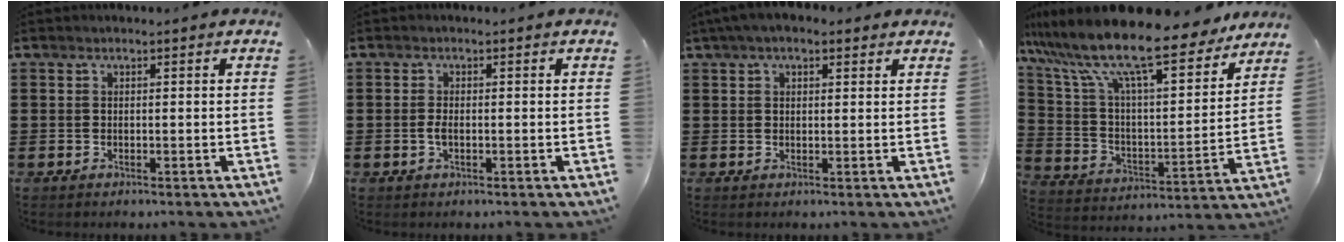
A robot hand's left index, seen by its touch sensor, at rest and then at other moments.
{"total": 1.6, "force": [-0.3, 0.6, 1.5], "torque": [-0.043, -0.006, -0.010]}
{"total": 3.2, "force": [2.1, 1.4, 1.9], "torque": [-0.043, 0.009, 0.038]}
{"total": 14.3, "force": [11.6, 1.6, 8.2], "torque": [-0.200, -0.069, 0.196]}